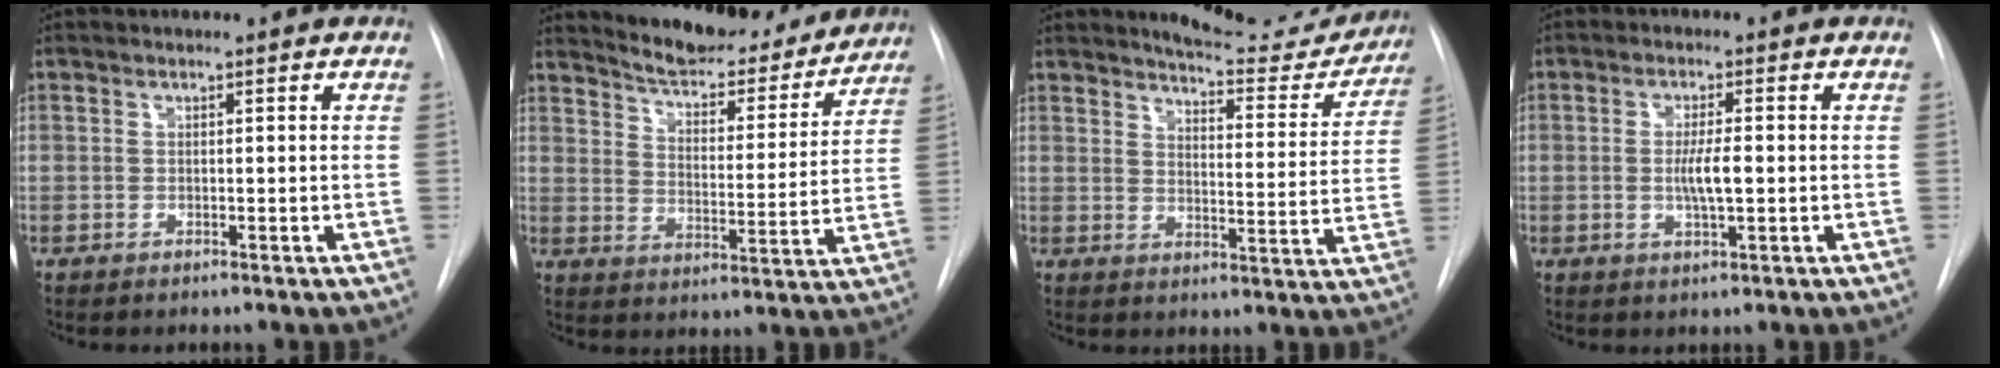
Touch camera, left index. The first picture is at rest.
{"total": 18.8, "force": [17.3, 4.2, 6.0], "torque": [-0.078, -0.021, 0.235]}
{"total": 13.4, "force": [12.9, 2.4, 2.5], "torque": [-0.021, -0.047, 0.149]}
{"total": 4.0, "force": [-0.3, 0.5, 3.9], "torque": [-0.074, -0.004, -0.004]}